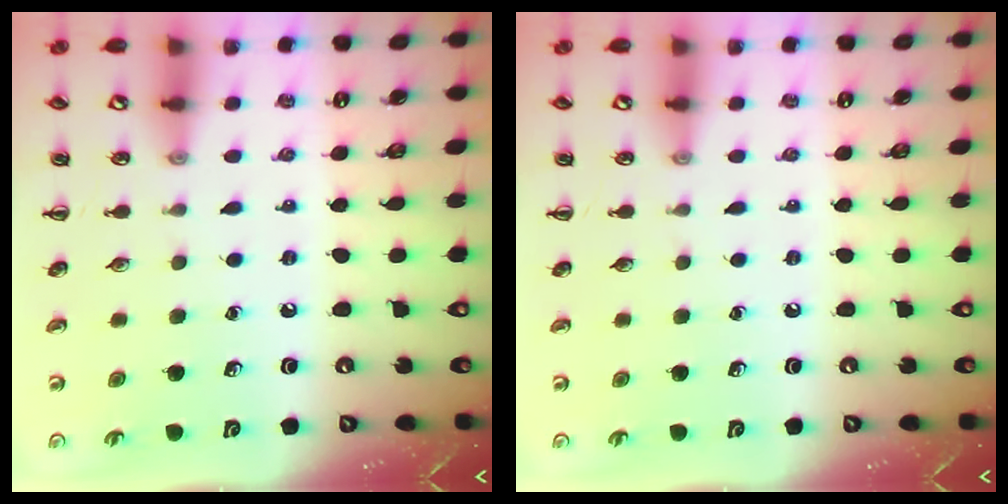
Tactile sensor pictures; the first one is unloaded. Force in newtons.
{"total": 0.0}